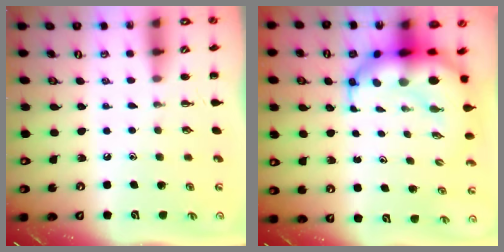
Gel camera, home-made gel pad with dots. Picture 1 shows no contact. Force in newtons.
{"total": 11.8, "press": 11.3, "slide": 3.3}